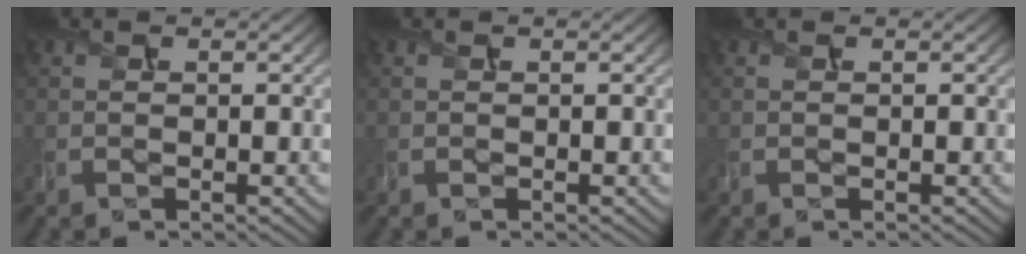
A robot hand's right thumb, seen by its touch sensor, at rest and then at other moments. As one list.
[{"total": 0.0}, {"total": 0.0}]